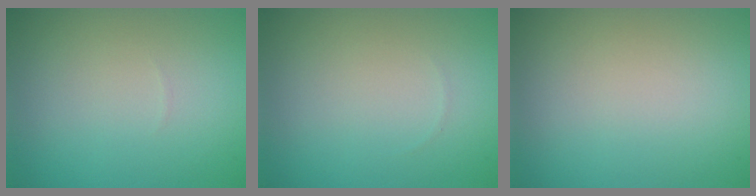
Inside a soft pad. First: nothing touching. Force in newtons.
{"total": 0.0}
{"total": 0.0}